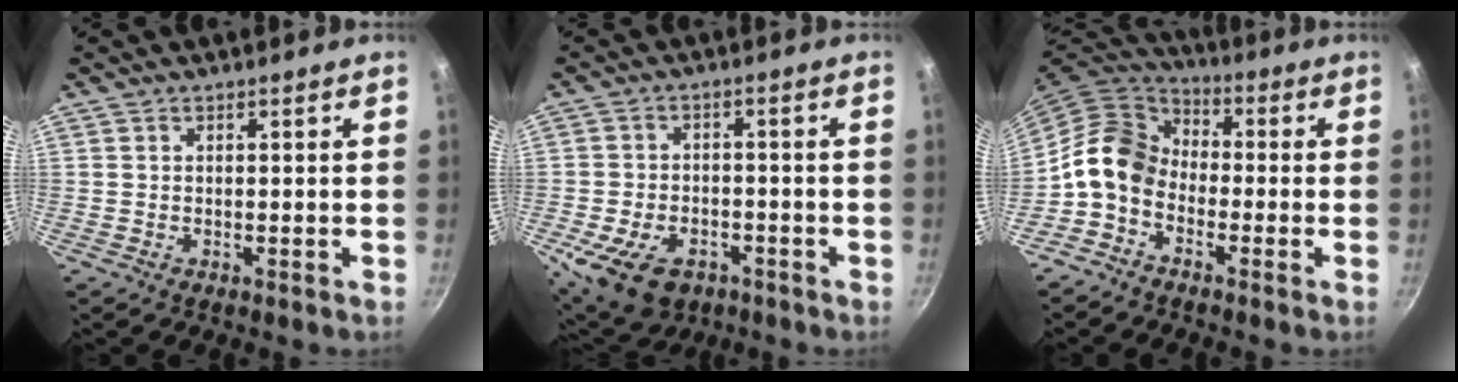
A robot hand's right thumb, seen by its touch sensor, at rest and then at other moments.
{"total": 12.1, "force": [-5.4, 7.8, 7.5], "torque": [-0.121, 0.011, -0.082]}
{"total": 10.5, "force": [-2.9, 7.8, 6.3], "torque": [-0.094, 0.046, -0.082]}